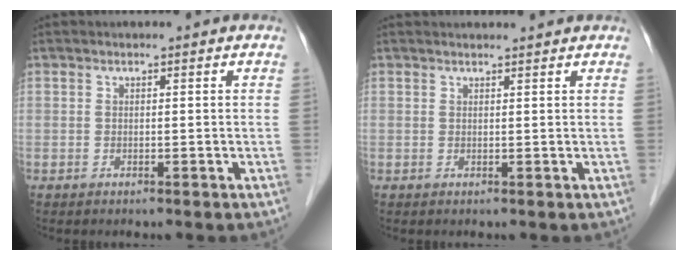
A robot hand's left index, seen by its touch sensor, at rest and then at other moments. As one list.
[{"total": 3.2, "force": [3.1, 0.3, 0.6], "torque": [-0.010, 0.017, 0.038]}]